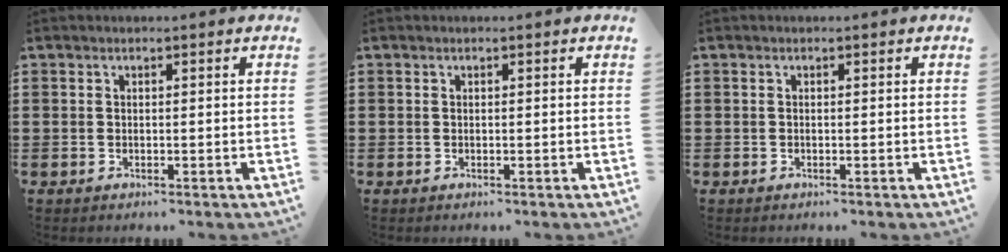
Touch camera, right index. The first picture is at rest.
{"total": 0.0}
{"total": 0.0}